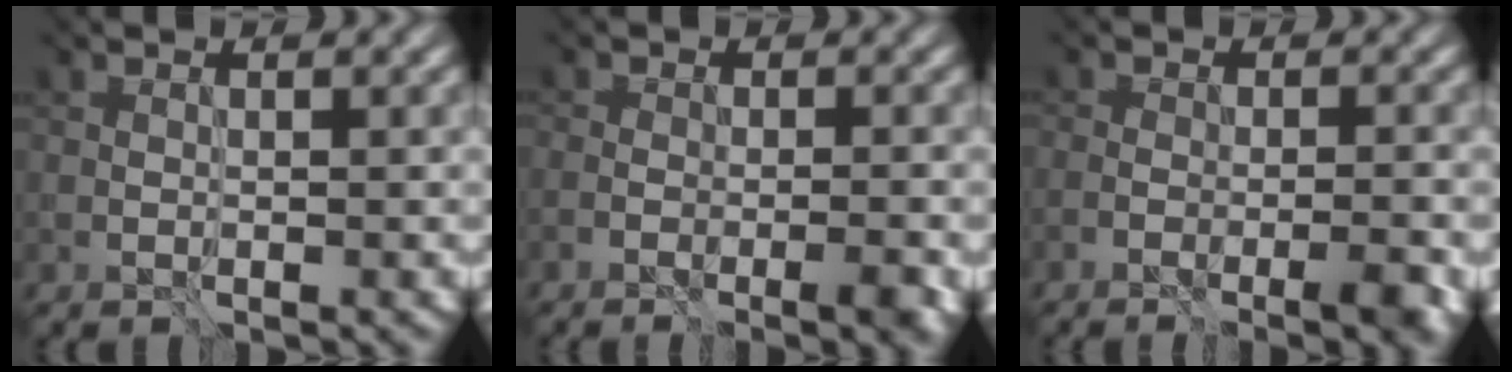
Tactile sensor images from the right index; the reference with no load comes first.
{"total": 2.4, "force": [-1.6, 0.8, 1.6], "torque": [-0.023, -0.004, -0.025]}
{"total": 2.7, "force": [-1.8, 0.7, 1.9], "torque": [-0.033, -0.004, -0.031]}